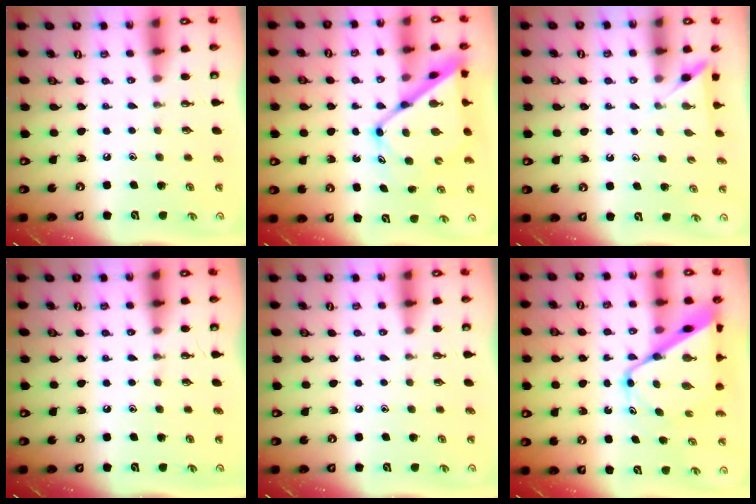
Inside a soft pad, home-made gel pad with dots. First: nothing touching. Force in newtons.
{"total": 14.5, "press": 14.5, "slide": 1.0}
{"total": 2.2, "press": 2.2, "slide": 0.2}
{"total": 0.0}
{"total": 0.0}
{"total": 13.0, "press": 13.0, "slide": 1.2}